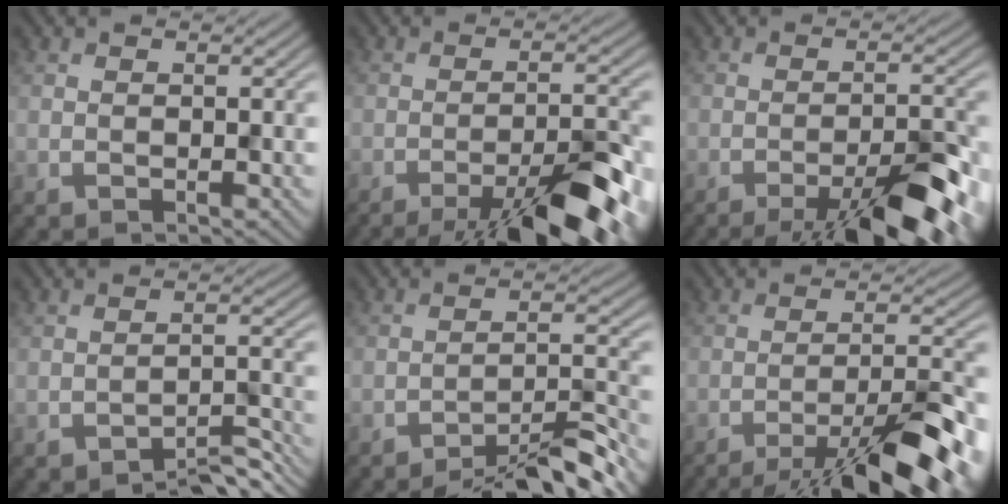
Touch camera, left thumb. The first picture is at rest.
{"total": 11.0, "force": [-7.3, 1.6, 8.1], "torque": [-0.126, 0.012, -0.104]}
{"total": 10.0, "force": [-6.5, 1.3, 7.4], "torque": [-0.113, 0.011, -0.094]}
{"total": 3.8, "force": [-3.3, 0.5, 1.8], "torque": [-0.026, 0.008, -0.049]}
{"total": 6.3, "force": [-5.1, 0.5, 3.7], "torque": [-0.050, 0.018, -0.081]}
{"total": 12.1, "force": [-8.4, 1.7, 8.5], "torque": [-0.136, 0.001, -0.118]}